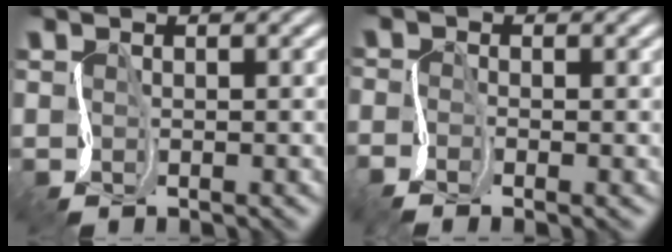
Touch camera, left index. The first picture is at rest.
{"total": 1.5, "force": [-1.0, 0.3, 1.0], "torque": [-0.022, -0.001, -0.028]}